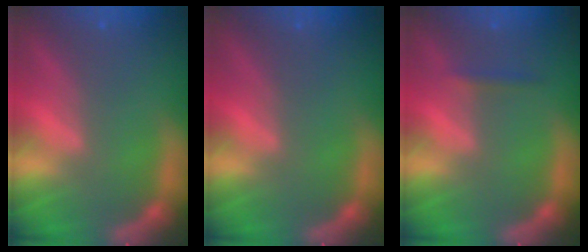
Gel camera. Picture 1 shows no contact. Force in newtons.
{"total": 0.0}
{"total": 0.9}